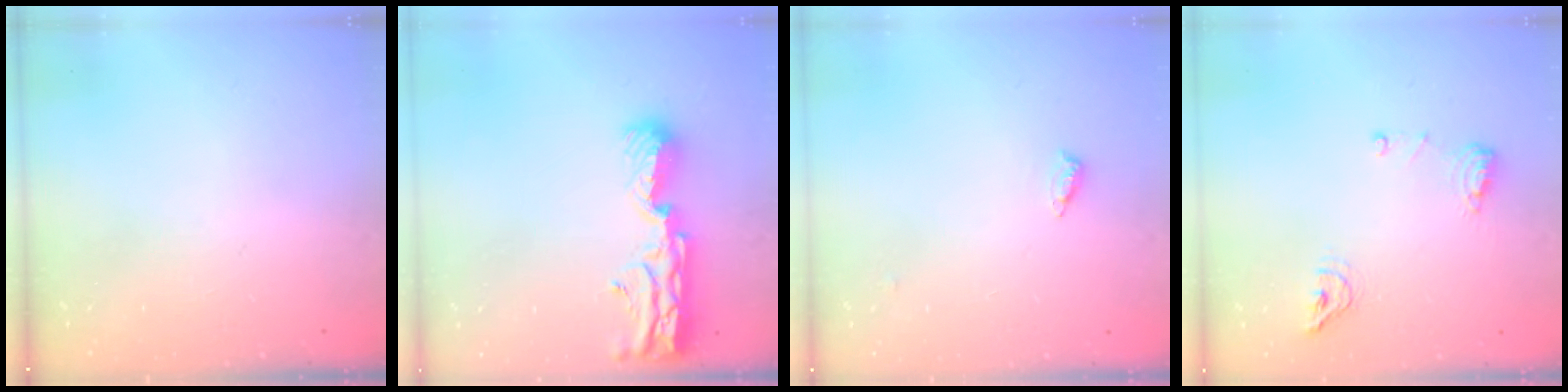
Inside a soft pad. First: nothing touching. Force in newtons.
{"total": 11.5, "press": 11.4, "slide": 1.6}
{"total": 4.4, "press": 4.1, "slide": 1.4}
{"total": 8.2, "press": 8.1, "slide": 1.5}